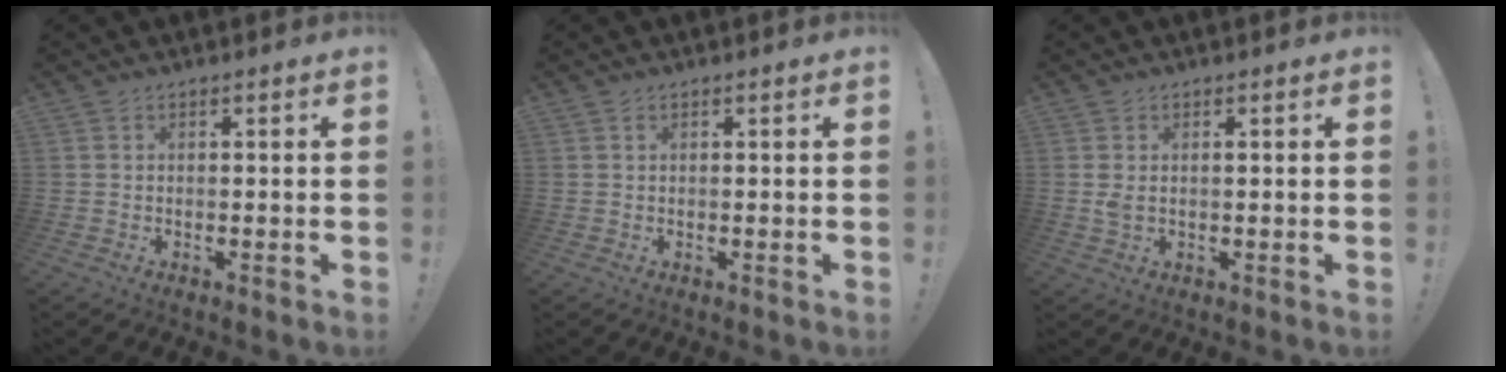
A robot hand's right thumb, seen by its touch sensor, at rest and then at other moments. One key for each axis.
{"total": 0.0}
{"total": 1.6, "fx": 0.4, "fy": 0.9, "fz": 1.3, "tx": -0.025, "ty": 0.003, "tz": 0.005}